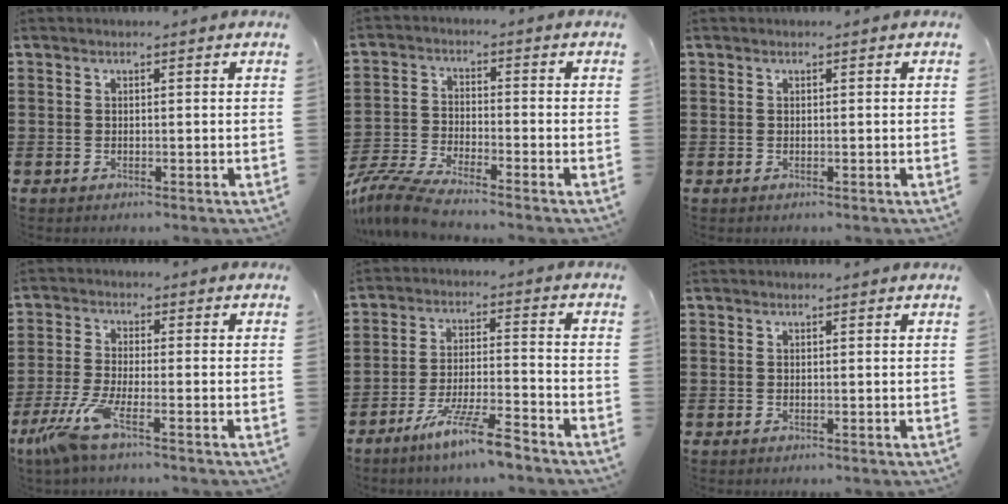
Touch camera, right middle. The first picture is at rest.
{"total": 6.2, "force": [-5.7, 0.2, 2.4], "torque": [-0.073, -0.015, -0.117]}
{"total": 0.0}
{"total": 5.5, "force": [-3.5, 0.5, 4.2], "torque": [-0.113, -0.024, -0.074]}
{"total": 8.6, "force": [-6.6, 0.2, 5.5], "torque": [-0.112, -0.007, -0.126]}
{"total": 0.0}